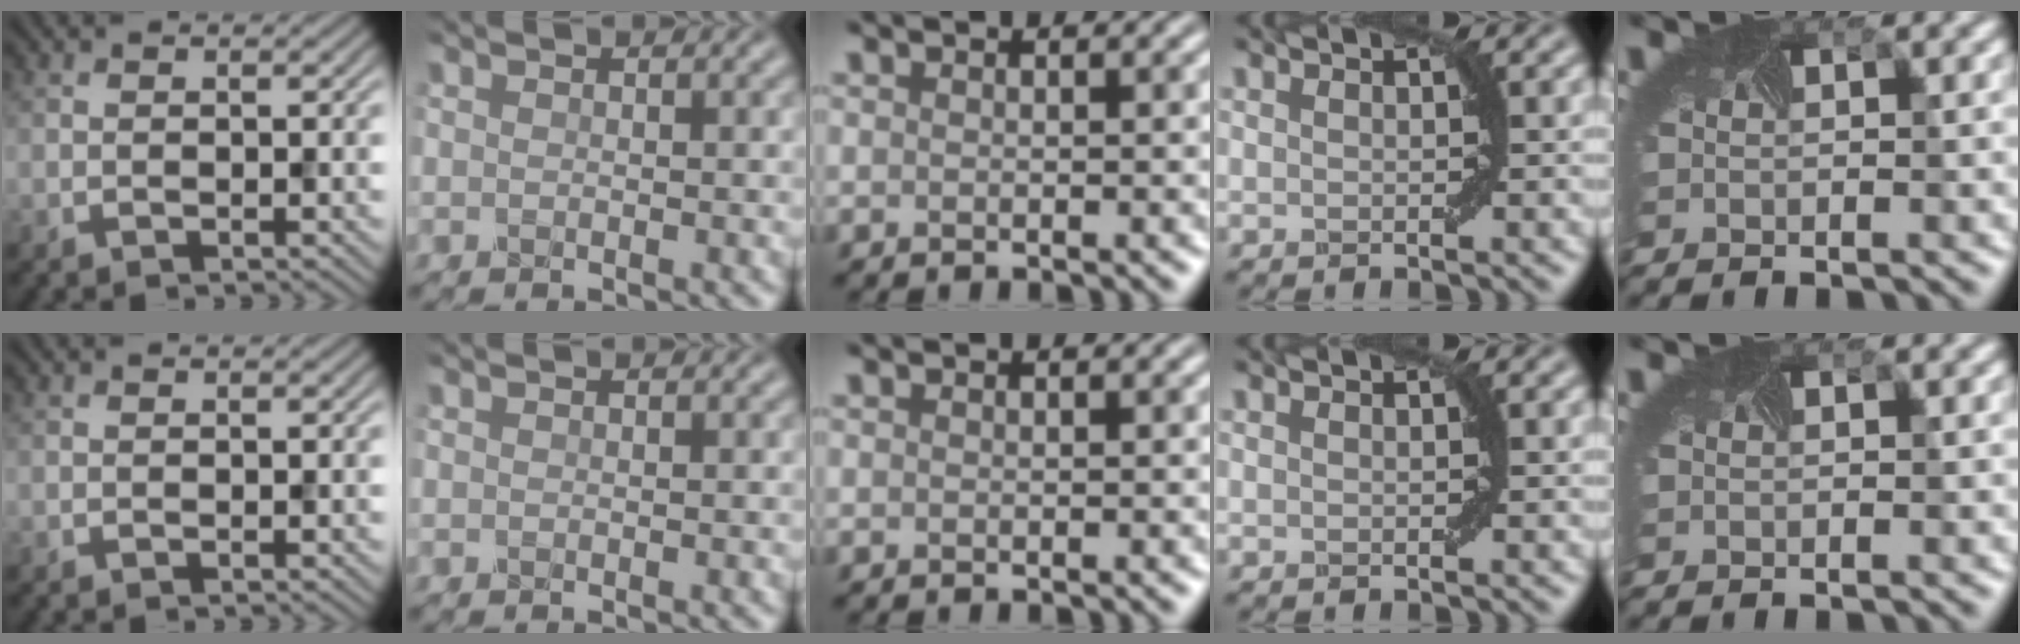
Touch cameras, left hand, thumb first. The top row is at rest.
{}